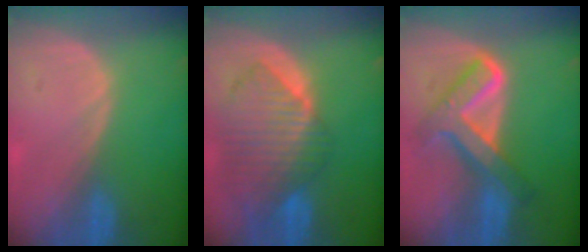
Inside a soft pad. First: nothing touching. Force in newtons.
{"total": 10.4, "press": 9.0, "slide": 5.1}
{"total": 8.2, "press": 8.2, "slide": 0.6}